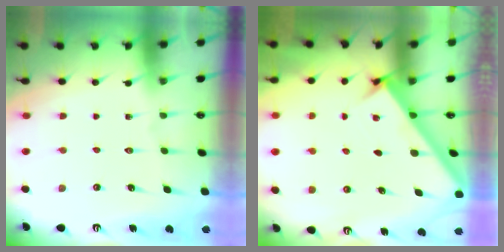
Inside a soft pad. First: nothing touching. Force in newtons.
{"total": 2.6, "press": 2.6, "slide": 0.3}